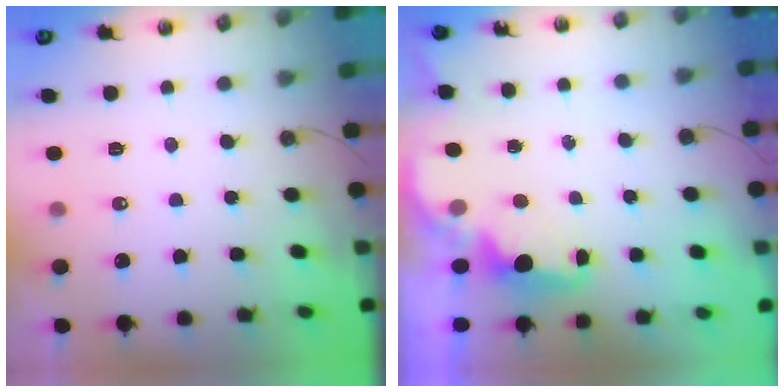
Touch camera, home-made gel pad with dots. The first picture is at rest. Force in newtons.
{"total": 2.3, "press": 2.2, "slide": 0.8}